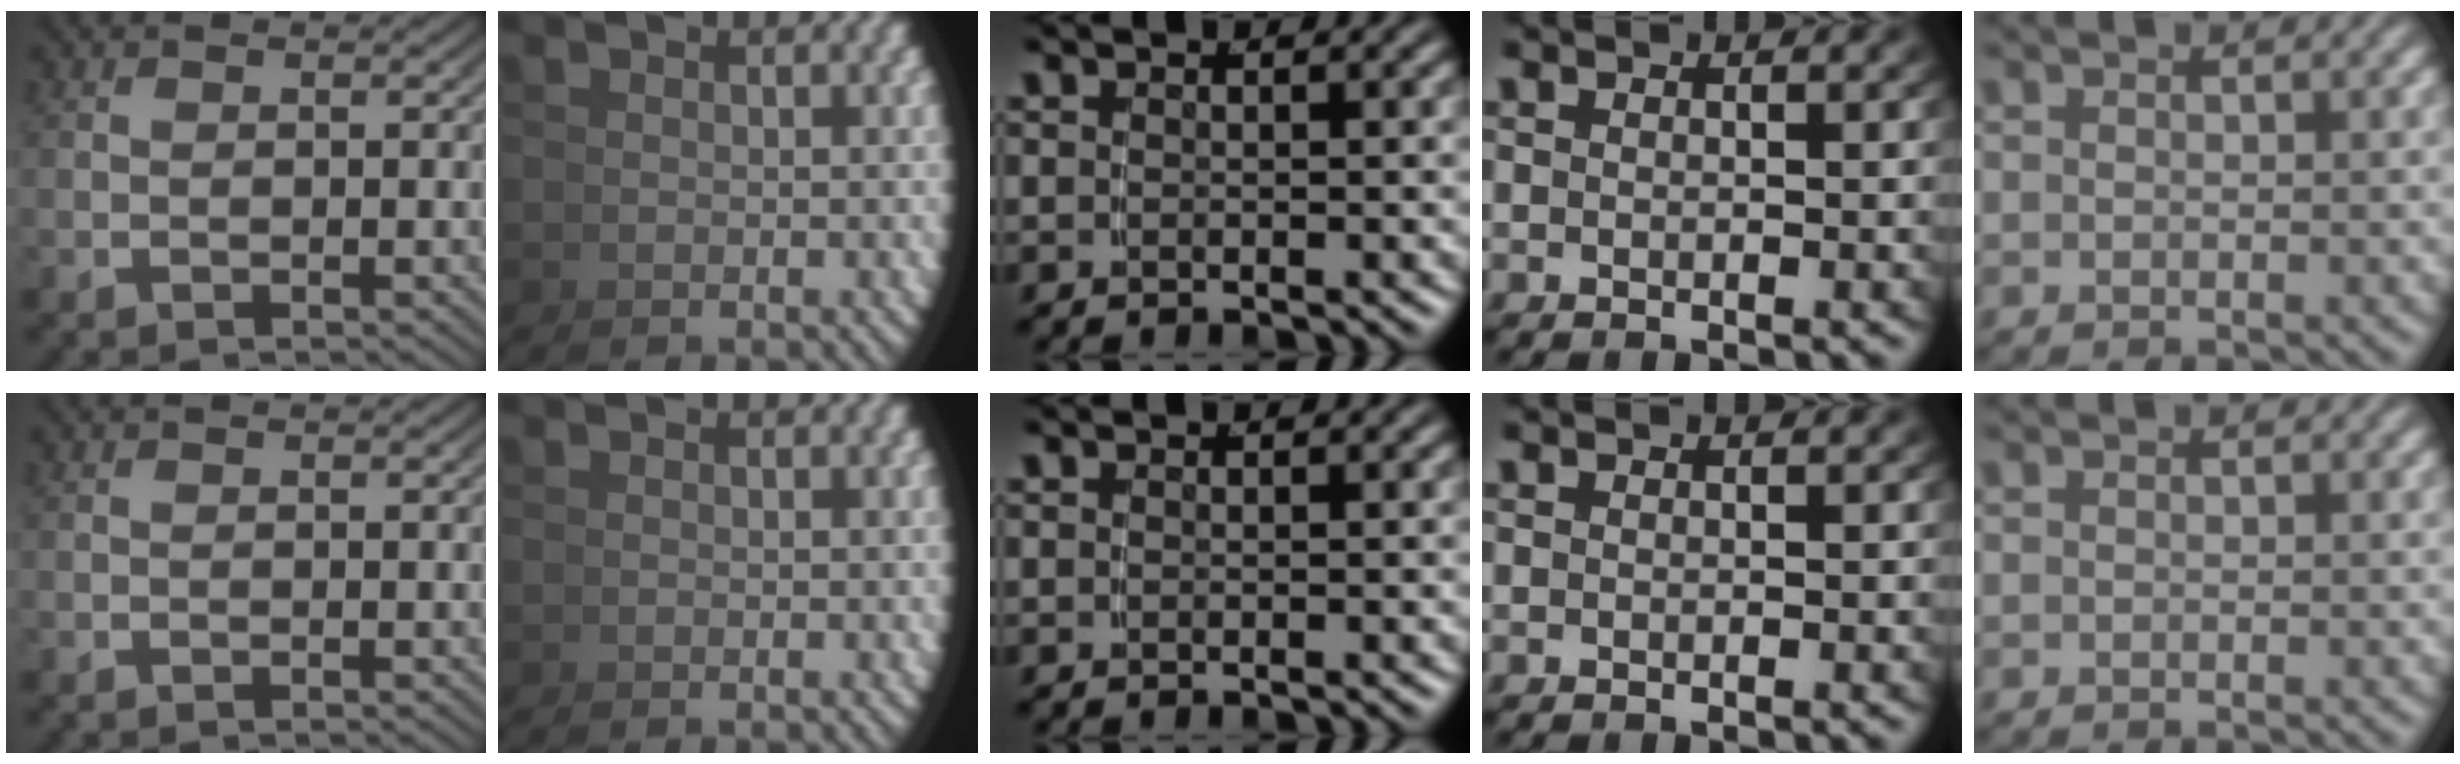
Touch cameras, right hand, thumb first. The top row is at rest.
{}